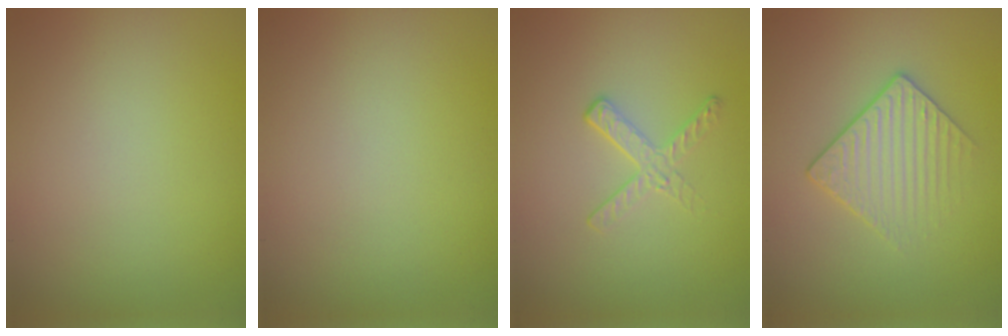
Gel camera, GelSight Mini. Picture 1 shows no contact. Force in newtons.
{"total": 0.0}
{"total": 1.9, "press": 1.1, "slide": 1.6}
{"total": 2.4, "press": 2.1, "slide": 1.1}